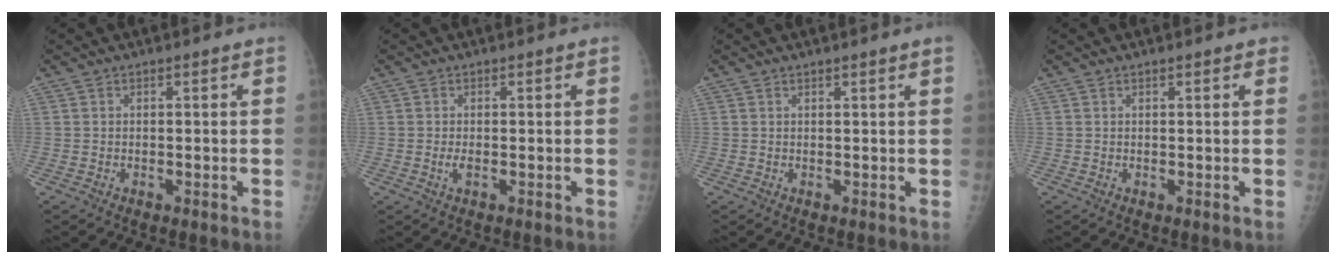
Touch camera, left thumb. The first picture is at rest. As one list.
[{"total": 1.3, "force": [-0.2, 0.5, 1.2], "torque": [-0.029, -0.002, -0.005]}, {"total": 1.4, "force": [1.0, -0.2, 1.0], "torque": [-0.013, -0.001, 0.015]}, {"total": 1.0, "force": [0.7, 0.4, 0.6], "torque": [-0.005, -0.001, 0.007]}]